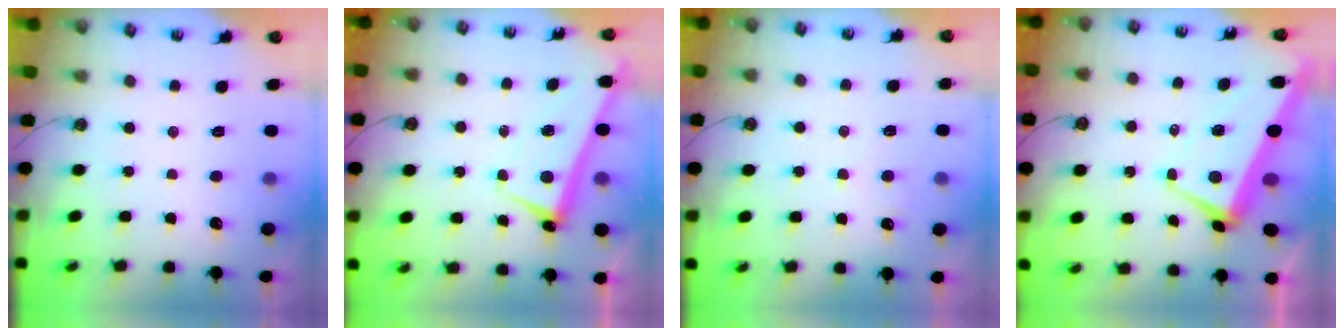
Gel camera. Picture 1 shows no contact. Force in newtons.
{"total": 1.3, "press": 1.0, "slide": 0.8}
{"total": 6.0, "press": 6.0, "slide": 0.4}
{"total": 1.9, "press": 1.5, "slide": 1.1}